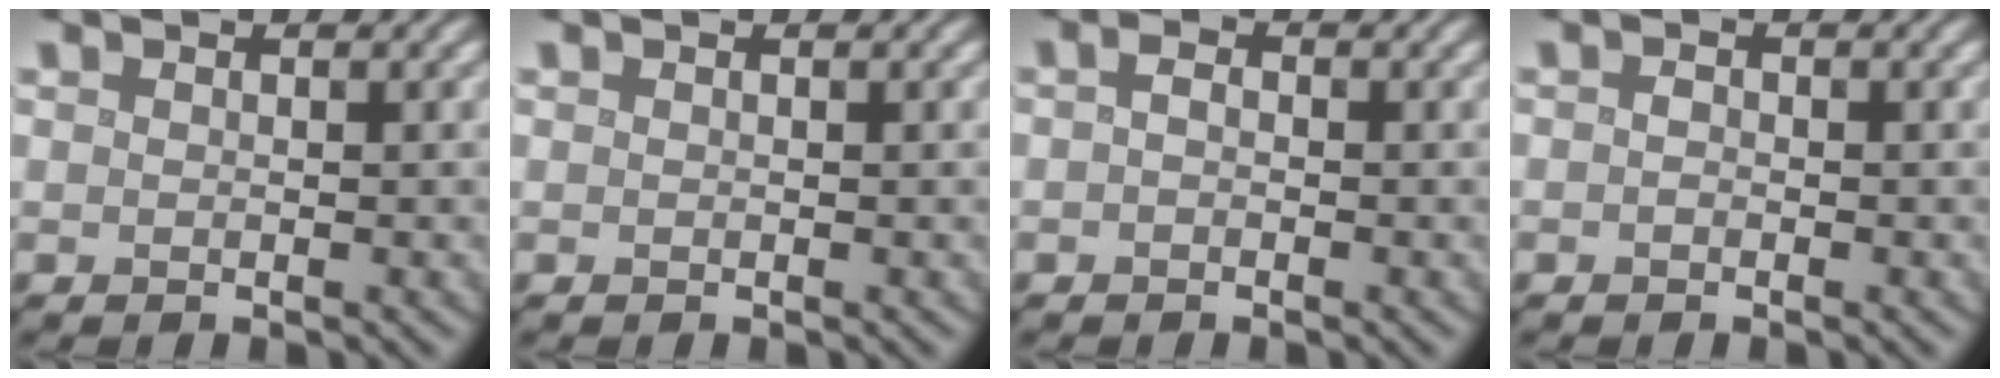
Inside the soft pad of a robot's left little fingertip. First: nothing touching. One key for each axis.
{"total": 0.0}
{"total": 1.1, "fx": -0.1, "fy": 0.7, "fz": 0.9, "tx": -0.018, "ty": 0.002, "tz": -0.007}
{"total": 0.7, "fx": -0.2, "fy": 0.4, "fz": 0.5, "tx": -0.009, "ty": 0.001, "tz": -0.006}